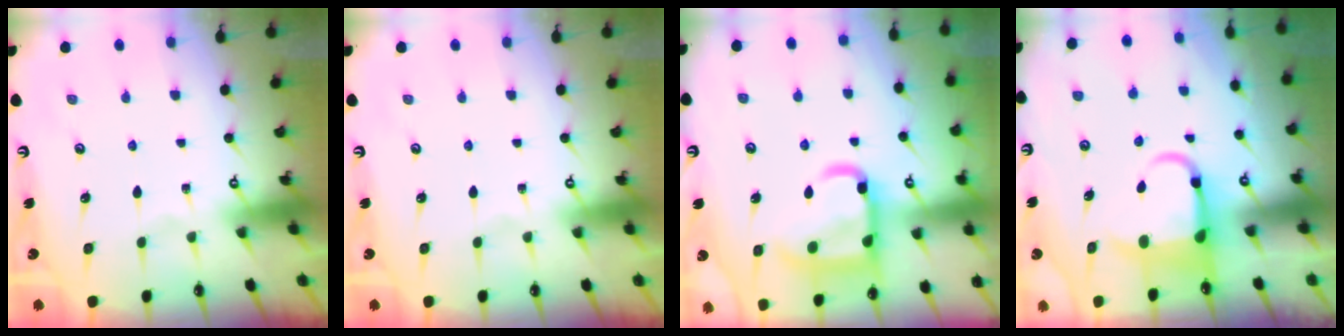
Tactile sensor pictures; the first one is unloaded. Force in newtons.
{"total": 0.0}
{"total": 18.0, "press": 17.9, "slide": 1.7}
{"total": 6.3, "press": 6.2, "slide": 1.1}